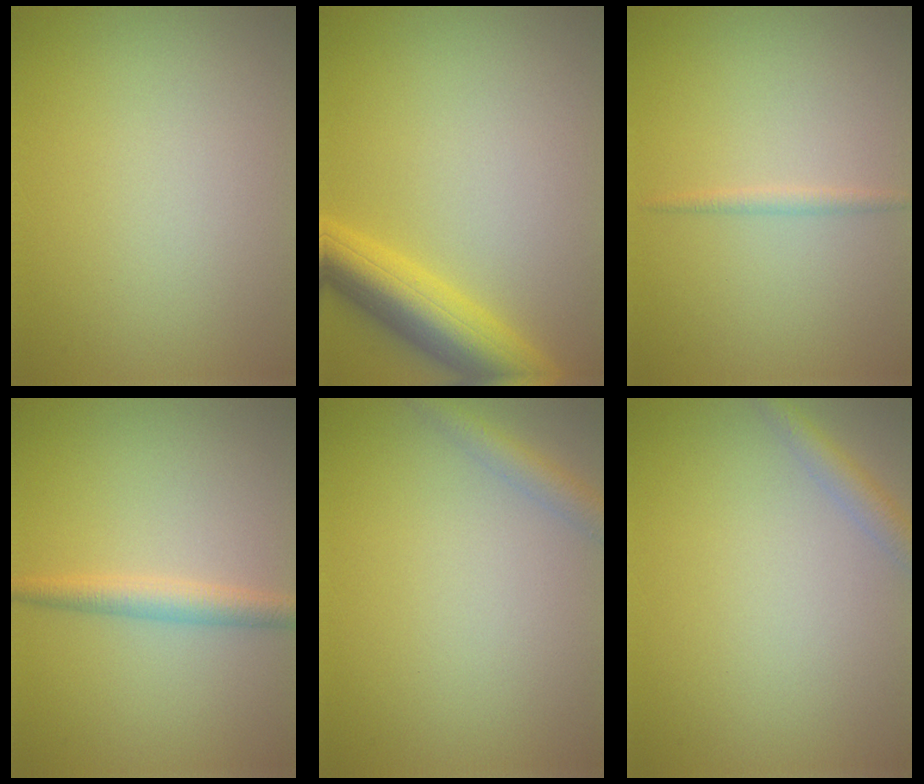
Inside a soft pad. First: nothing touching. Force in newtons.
{"total": 6.3, "press": 6.3, "slide": 0.3}
{"total": 0.9, "press": 0.9, "slide": 0.0}
{"total": 2.4, "press": 2.4, "slide": 0.0}
{"total": 1.9, "press": 1.9, "slide": 0.1}
{"total": 1.8, "press": 1.8, "slide": 0.1}